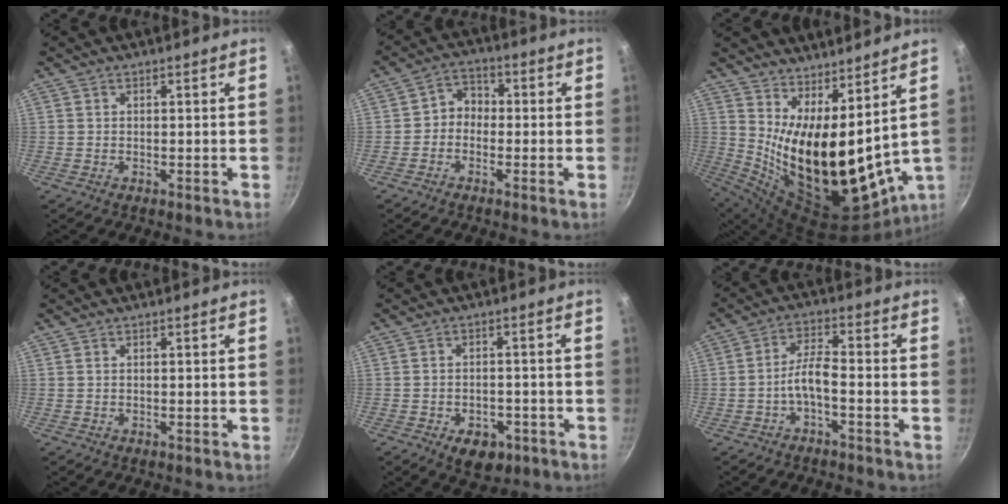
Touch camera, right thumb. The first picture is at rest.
{"total": 4.3, "force": [-1.1, 3.6, 2.2], "torque": [-0.011, 0.024, -0.032]}
{"total": 19.8, "force": [8.7, 7.4, 16.2], "torque": [-0.246, -0.094, 0.167]}
{"total": 0.0}
{"total": 7.0, "force": [-3.4, 4.5, 4.2], "torque": [-0.037, 0.016, -0.037]}
{"total": 4.9, "force": [-2.4, 1.4, 4.0], "torque": [-0.083, 0.033, -0.048]}